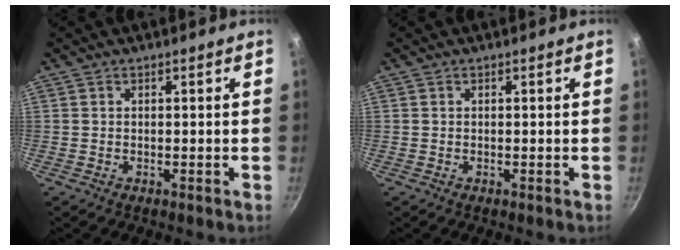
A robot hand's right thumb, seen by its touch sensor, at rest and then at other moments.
{"total": 0.0}